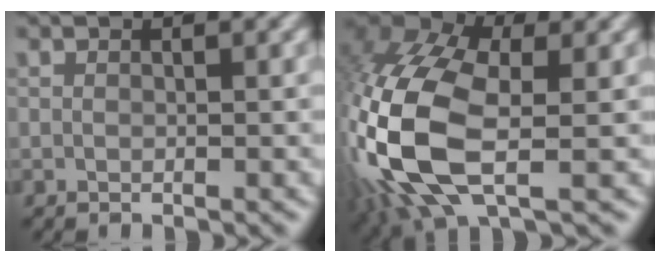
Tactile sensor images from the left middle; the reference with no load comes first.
{"total": 13.6, "force": [-2.3, 7.6, 11.0], "torque": [-0.279, -0.013, -0.046]}